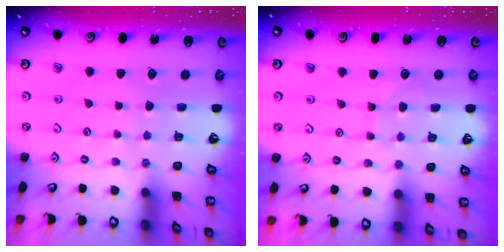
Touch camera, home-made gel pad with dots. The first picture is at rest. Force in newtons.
{"total": 6.3, "press": 6.3, "slide": 0.2}